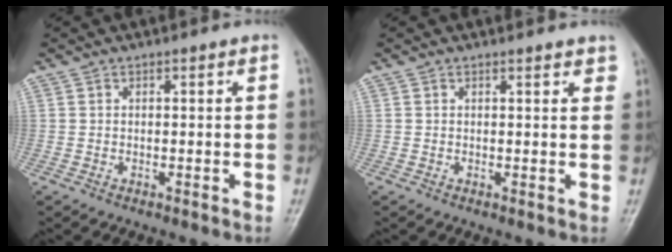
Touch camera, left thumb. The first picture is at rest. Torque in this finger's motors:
{"motor_torque": [0.14, 0.09, -0.05, -0.03, 0.00]}